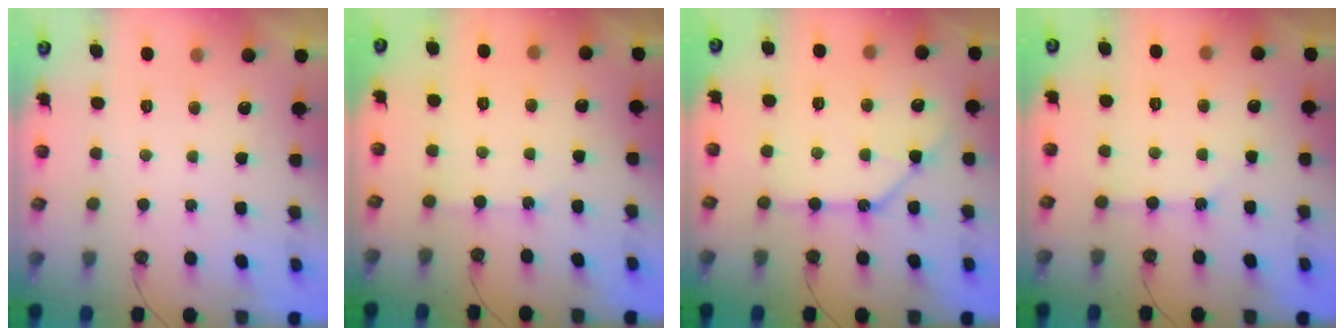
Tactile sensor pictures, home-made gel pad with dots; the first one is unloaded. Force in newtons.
{"total": 2.6, "press": 2.5, "slide": 0.5}
{"total": 9.2, "press": 9.2, "slide": 0.9}
{"total": 2.0, "press": 2.0, "slide": 0.1}